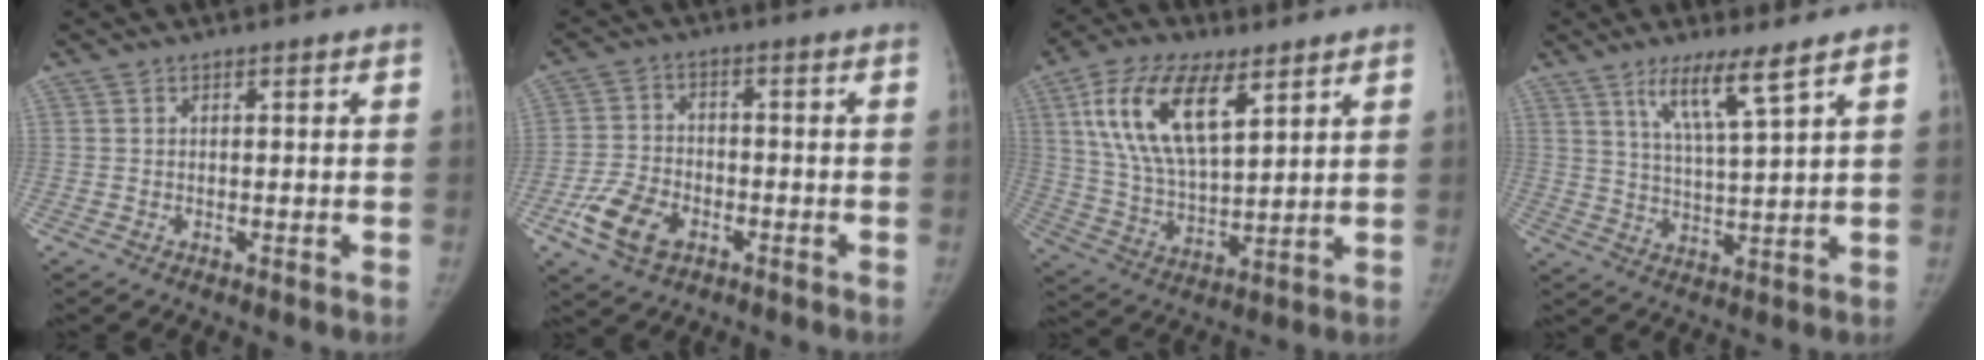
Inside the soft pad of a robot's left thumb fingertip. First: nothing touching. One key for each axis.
{"total": 9.1, "fx": -4.4, "fy": 5.8, "fz": 5.4, "tx": -0.098, "ty": 0.014, "tz": -0.082}
{"total": 17.0, "fx": 7.6, "fy": 7.7, "fz": 13.1, "tx": -0.233, "ty": -0.021, "tz": 0.146}
{"total": 8.1, "fx": 5.1, "fy": 0.3, "fz": 6.3, "tx": -0.117, "ty": -0.035, "tz": 0.099}